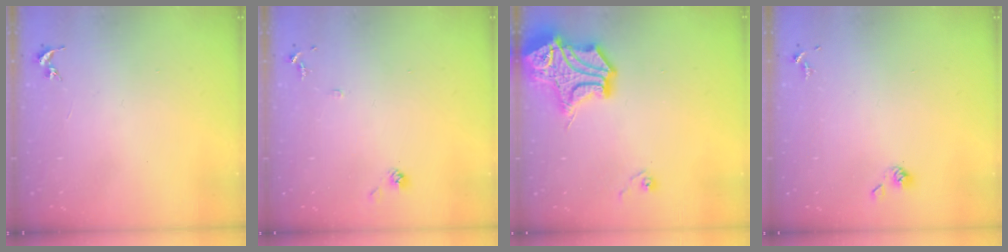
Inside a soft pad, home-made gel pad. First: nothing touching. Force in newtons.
{"total": 7.8, "press": 7.7, "slide": 0.6}
{"total": 21.1, "press": 21.0, "slide": 2.6}
{"total": 3.8, "press": 3.7, "slide": 0.8}